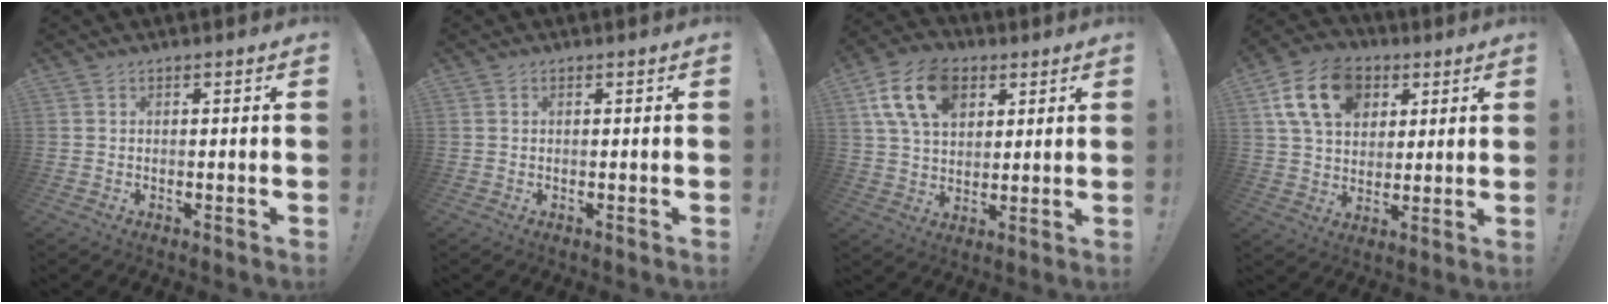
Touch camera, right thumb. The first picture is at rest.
{"total": 0.0}
{"total": 16.0, "force": [6.9, 10.7, 9.6], "torque": [-0.168, -0.015, 0.133]}
{"total": 16.8, "force": [6.6, 12.1, 9.6], "torque": [-0.156, -0.019, 0.124]}